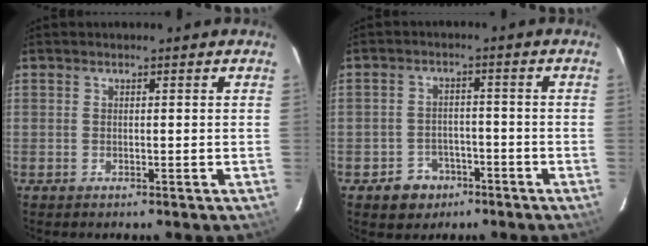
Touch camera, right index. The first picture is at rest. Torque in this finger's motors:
{"motor_torque": [0.05, -0.09, -0.22, -0.08]}